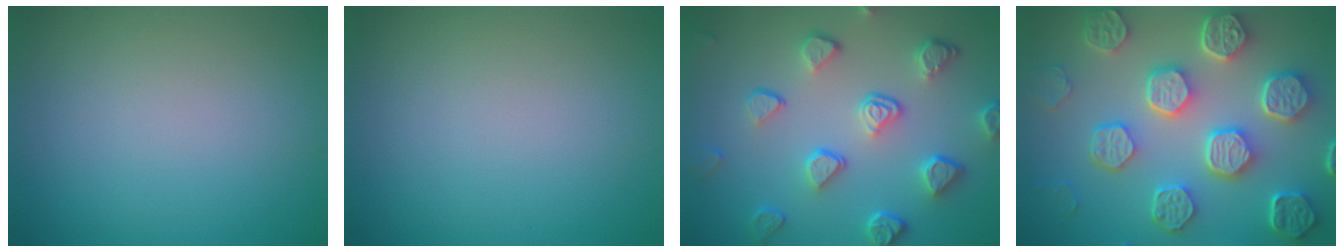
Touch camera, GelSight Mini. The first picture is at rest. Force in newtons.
{"total": 0.0}
{"total": 5.2, "press": 4.2, "slide": 3.0}
{"total": 8.5, "press": 6.5, "slide": 5.5}